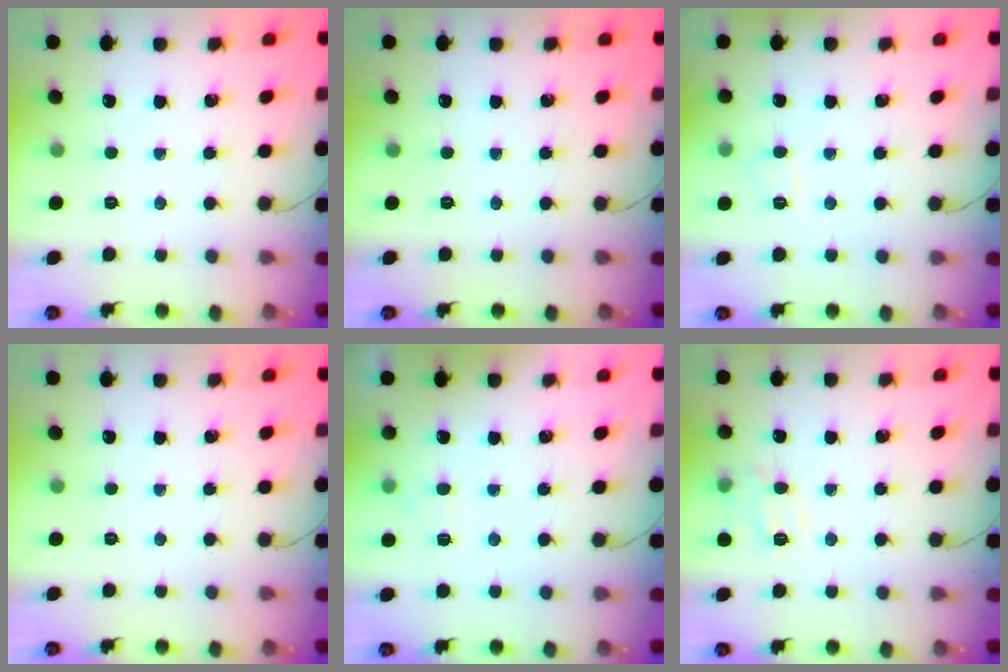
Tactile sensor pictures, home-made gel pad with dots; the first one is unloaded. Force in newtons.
{"total": 0.0}
{"total": 4.7, "press": 4.5, "slide": 1.1}
{"total": 0.0}
{"total": 3.3, "press": 3.0, "slide": 1.3}
{"total": 9.5, "press": 9.4, "slide": 1.0}